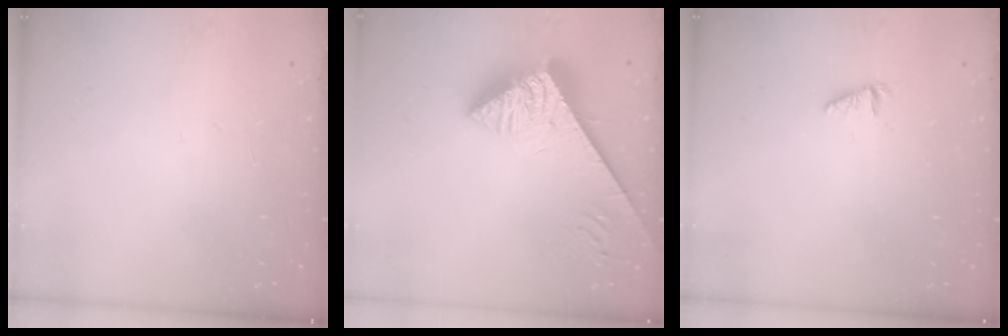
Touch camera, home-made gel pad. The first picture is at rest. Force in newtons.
{"total": 5.3, "press": 5.3, "slide": 0.7}
{"total": 1.2, "press": 1.2, "slide": 0.2}